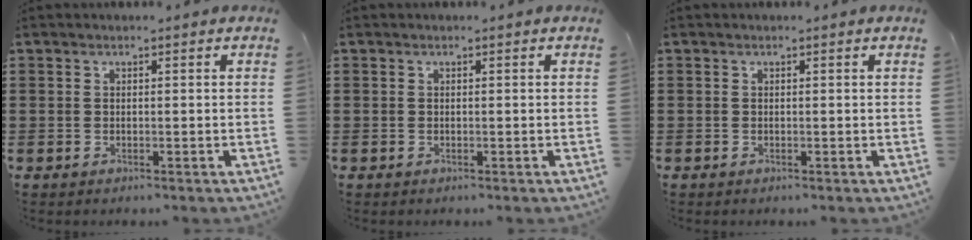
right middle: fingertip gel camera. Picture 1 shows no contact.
{"total": 0.0}
{"total": 0.0}